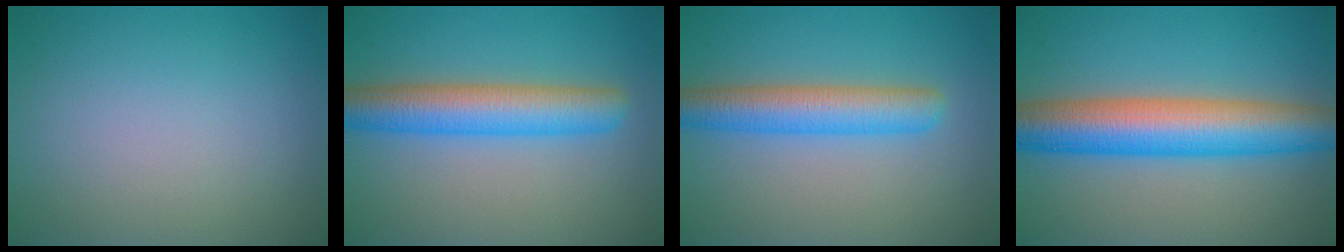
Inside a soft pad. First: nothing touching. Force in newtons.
{"total": 6.2, "press": 6.2, "slide": 0.2}
{"total": 5.1, "press": 5.1, "slide": 0.1}
{"total": 9.6, "press": 9.6, "slide": 0.3}